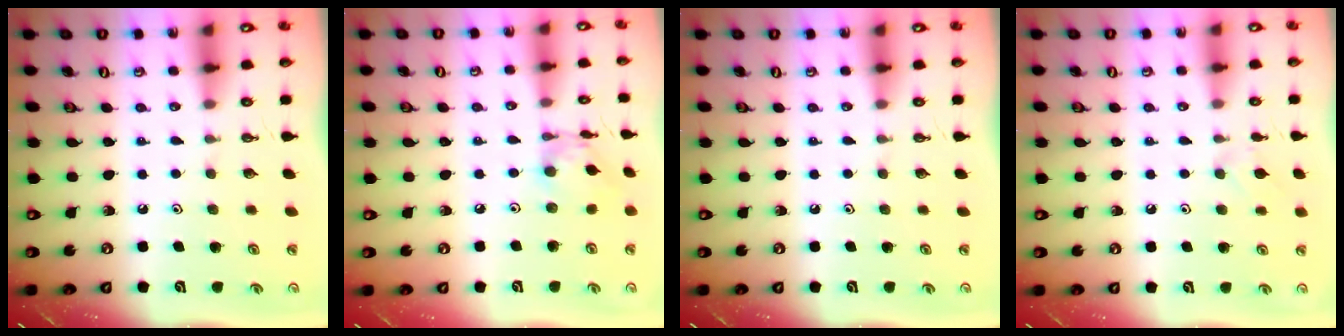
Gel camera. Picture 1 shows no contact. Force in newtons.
{"total": 7.5, "press": 7.5, "slide": 0.5}
{"total": 0.0}
{"total": 3.8, "press": 3.7, "slide": 0.7}